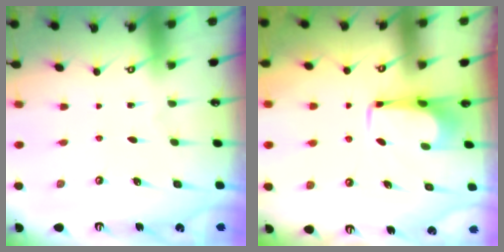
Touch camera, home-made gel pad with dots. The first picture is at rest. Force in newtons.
{"total": 1.6, "press": 1.5, "slide": 0.5}